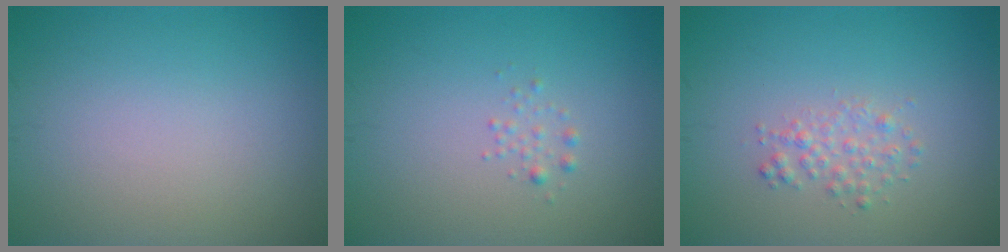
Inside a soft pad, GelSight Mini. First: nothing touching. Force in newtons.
{"total": 0.8, "press": 0.8, "slide": 0.0}
{"total": 1.6, "press": 1.6, "slide": 0.1}